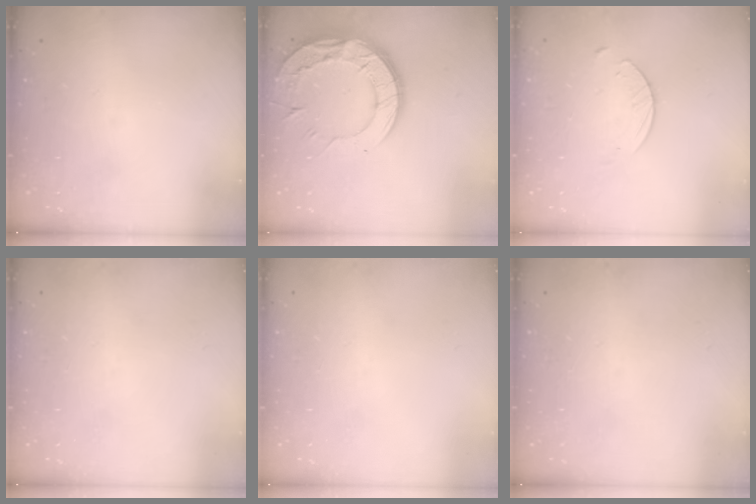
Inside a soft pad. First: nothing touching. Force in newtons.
{"total": 19.5, "press": 19.4, "slide": 1.6}
{"total": 4.3, "press": 4.3, "slide": 0.5}
{"total": 0.0}
{"total": 0.0}
{"total": 0.0}